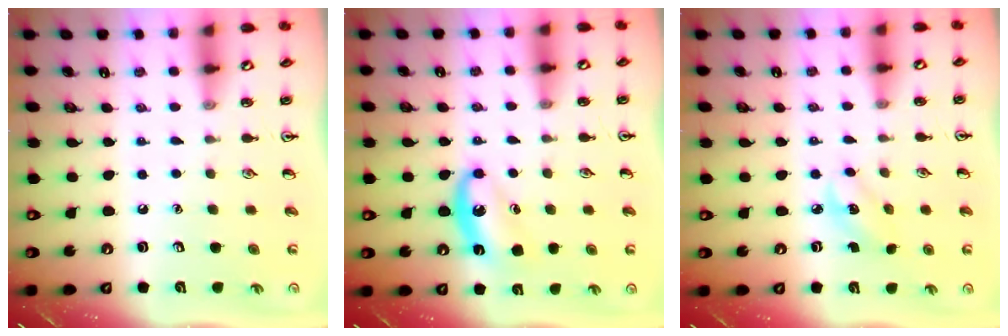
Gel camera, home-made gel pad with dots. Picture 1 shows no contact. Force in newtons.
{"total": 7.7, "press": 7.5, "slide": 1.9}
{"total": 2.8, "press": 2.7, "slide": 0.9}